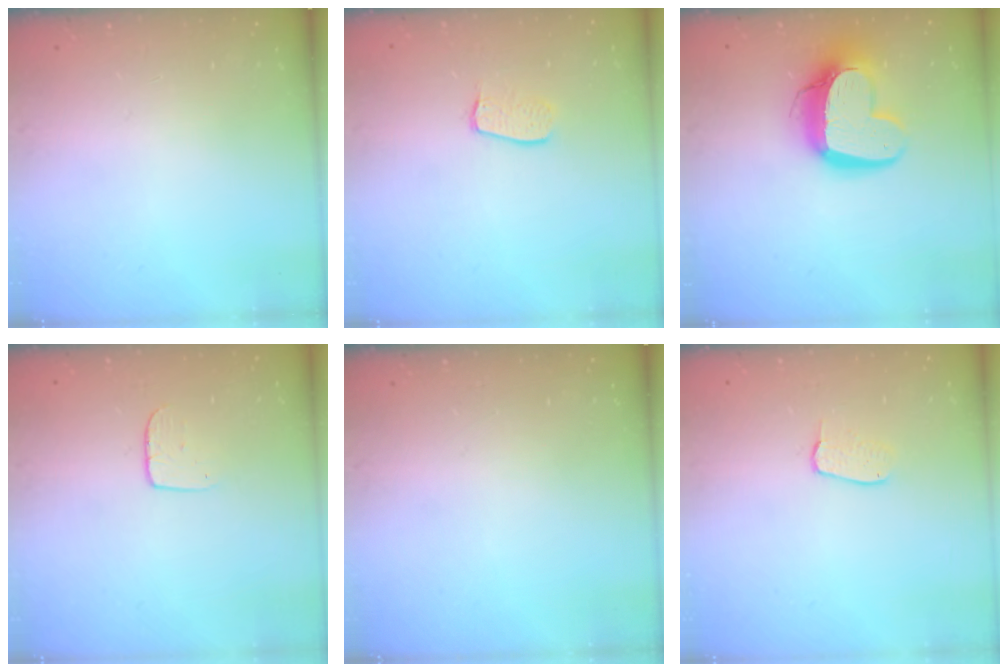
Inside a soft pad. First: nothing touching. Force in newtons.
{"total": 6.4, "press": 6.4, "slide": 0.1}
{"total": 14.4, "press": 14.3, "slide": 1.3}
{"total": 5.0, "press": 5.0, "slide": 0.4}
{"total": 0.0}
{"total": 4.8, "press": 4.8, "slide": 0.3}